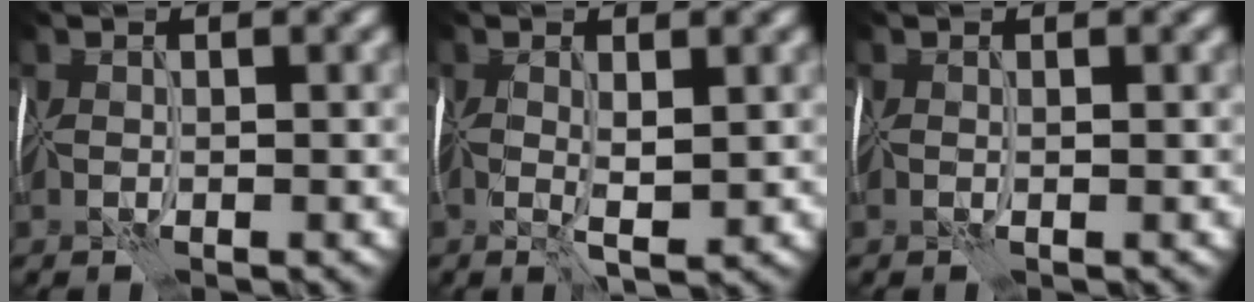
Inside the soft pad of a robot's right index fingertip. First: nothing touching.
{"total": 2.8, "force": [0.2, 1.0, 2.6], "torque": [-0.053, -0.007, 0.005]}
{"total": 0.0}